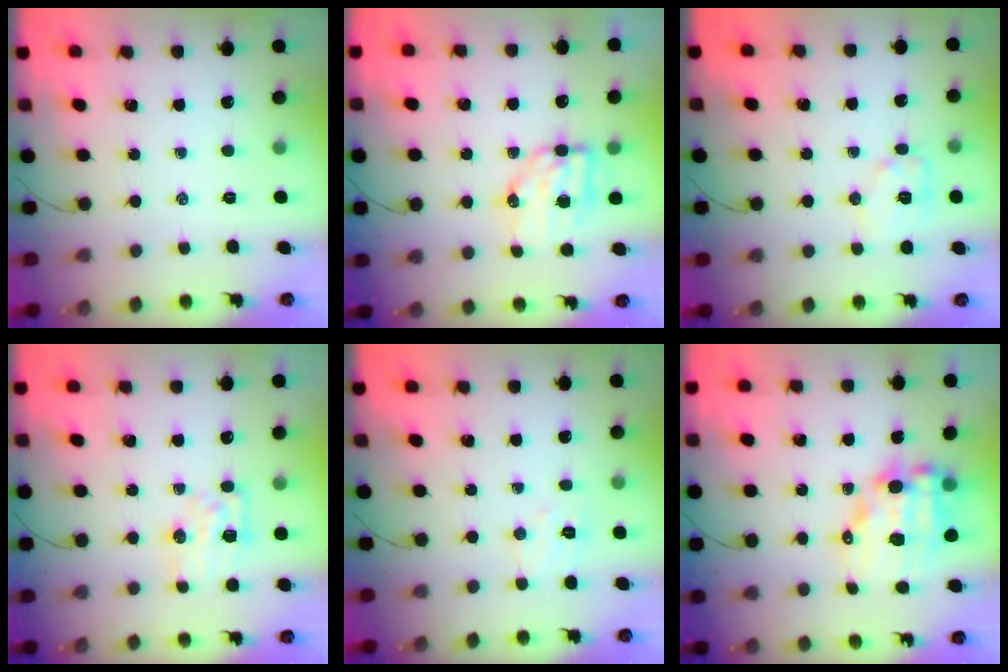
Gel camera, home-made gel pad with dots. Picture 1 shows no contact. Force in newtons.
{"total": 8.1, "press": 8.0, "slide": 1.4}
{"total": 8.7, "press": 8.7, "slide": 0.2}
{"total": 5.8, "press": 5.8, "slide": 0.5}
{"total": 5.2, "press": 5.1, "slide": 1.1}
{"total": 12.3, "press": 12.0, "slide": 2.9}